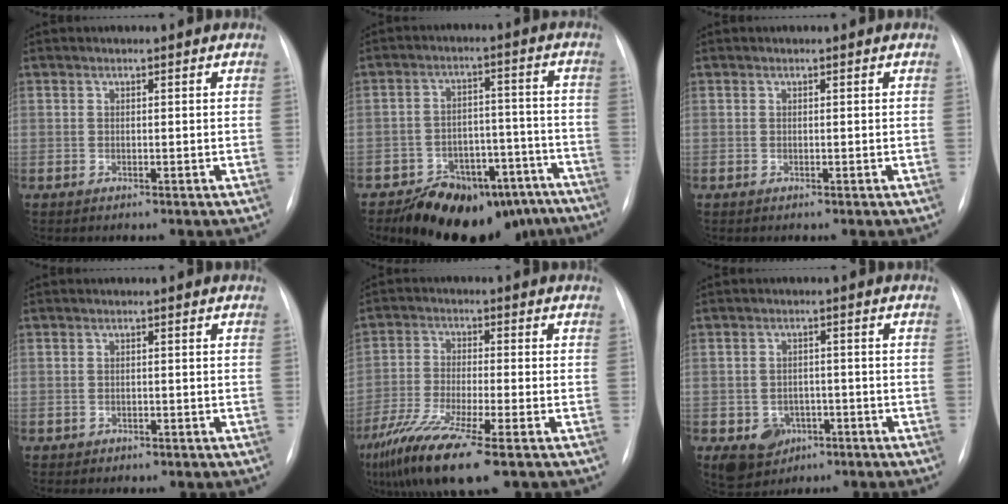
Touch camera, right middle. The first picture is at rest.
{"total": 17.6, "force": [-14.0, 8.3, 6.6], "torque": [-0.057, 0.038, -0.186]}
{"total": 0.0}
{"total": 0.8, "force": [-0.5, 0.6, 0.1], "torque": [-0.007, 0.002, -0.007]}
{"total": 11.7, "force": [-7.2, 0.9, 9.2], "torque": [-0.183, -0.033, -0.132]}
{"total": 6.8, "force": [-3.1, 5.6, 2.4], "torque": [-0.046, 0.007, -0.036]}